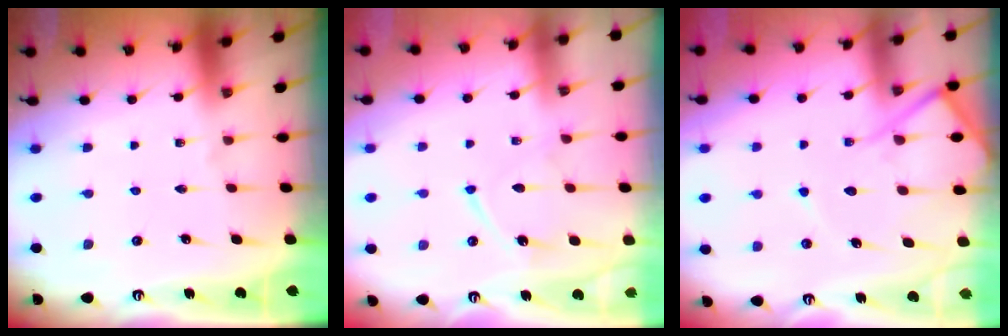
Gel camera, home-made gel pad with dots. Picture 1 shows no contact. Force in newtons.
{"total": 9.6, "press": 9.6, "slide": 1.1}
{"total": 10.5, "press": 10.5, "slide": 1.1}